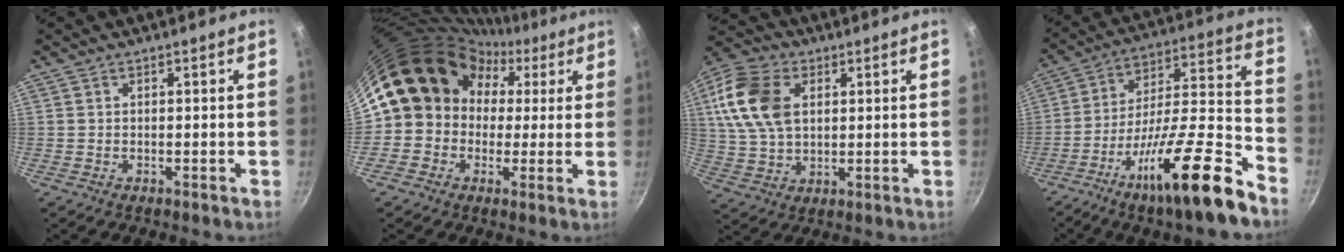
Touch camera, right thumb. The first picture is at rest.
{"total": 17.1, "force": [2.7, 15.1, 7.6], "torque": [-0.090, 0.050, 0.033]}
{"total": 15.0, "force": [3.7, 10.0, 10.4], "torque": [-0.194, 0.003, 0.069]}
{"total": 22.1, "force": [-13.5, 4.1, 17.0], "torque": [-0.242, 0.088, -0.234]}